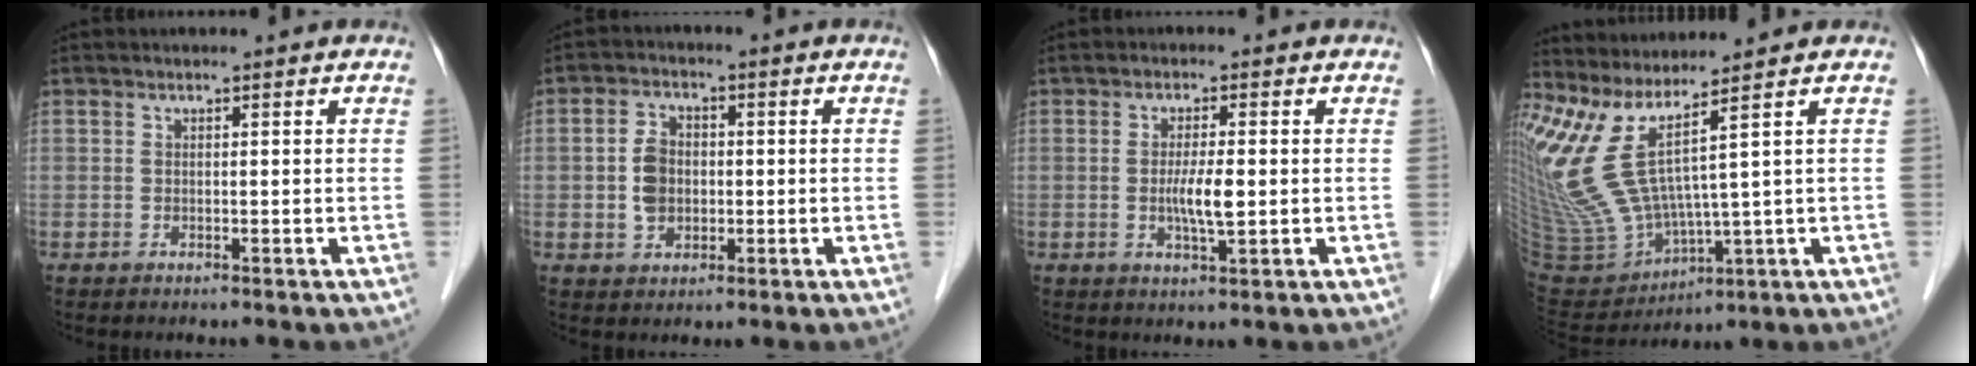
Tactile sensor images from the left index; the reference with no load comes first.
{"total": 5.1, "force": [-0.4, 3.7, 3.4], "torque": [-0.077, 0.010, -0.007]}
{"total": 4.4, "force": [-0.3, 0.4, 4.4], "torque": [-0.083, -0.007, -0.005]}
{"total": 13.1, "force": [6.9, -0.1, 11.2], "torque": [-0.258, -0.024, 0.151]}